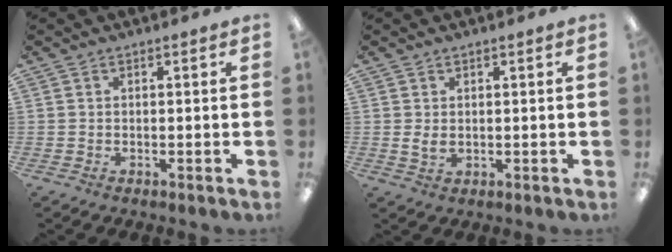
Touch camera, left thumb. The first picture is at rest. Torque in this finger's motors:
{"motor_torque": [-0.17, 0.15, 0.20, -0.25, 0.10]}